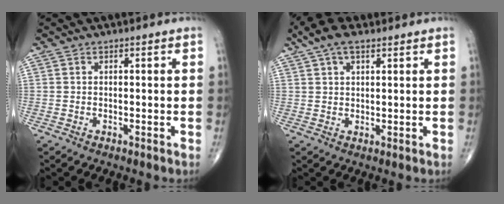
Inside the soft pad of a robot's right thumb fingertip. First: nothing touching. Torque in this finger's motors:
{"motor_torque": [-1.94, 2.02, 0.10, 0.21, 0.08]}